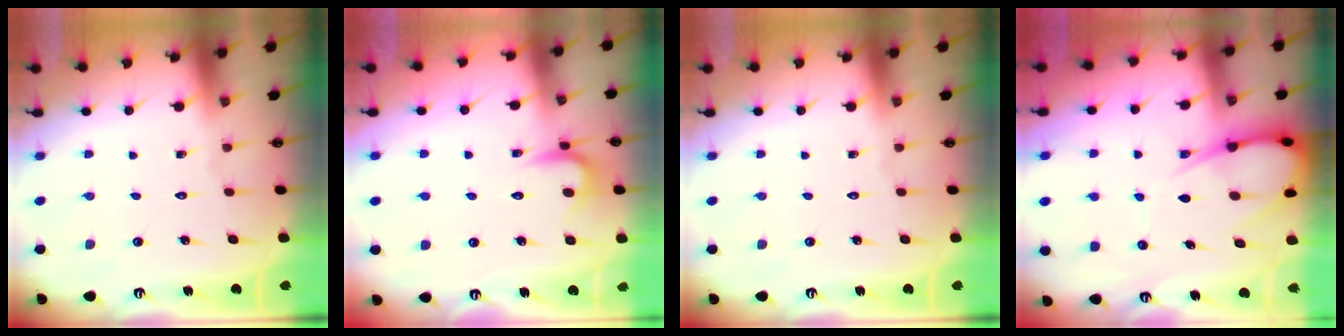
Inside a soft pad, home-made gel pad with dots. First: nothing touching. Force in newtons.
{"total": 5.3, "press": 5.3, "slide": 0.8}
{"total": 0.0}
{"total": 10.2, "press": 10.1, "slide": 1.2}